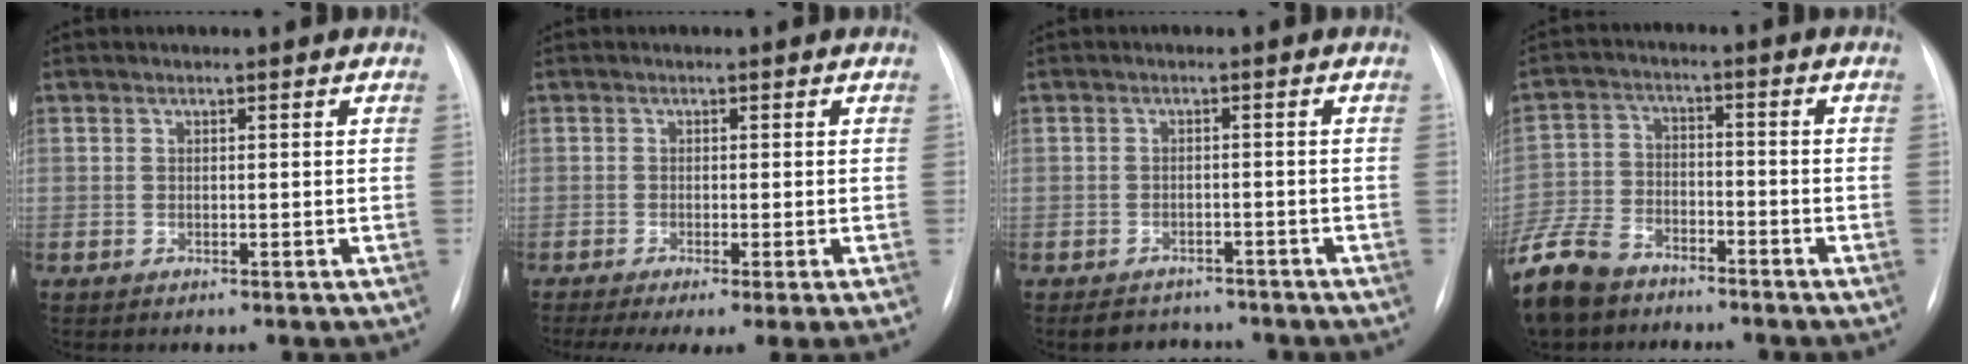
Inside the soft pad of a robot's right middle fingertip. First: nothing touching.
{"total": 8.5, "force": [-6.1, 0.4, 5.9], "torque": [-0.085, -0.021, -0.098]}
{"total": 5.3, "force": [-4.6, 2.4, 0.8], "torque": [-0.009, 0.005, -0.061]}
{"total": 15.2, "force": [-11.4, 7.8, 6.4], "torque": [-0.181, -0.014, -0.210]}